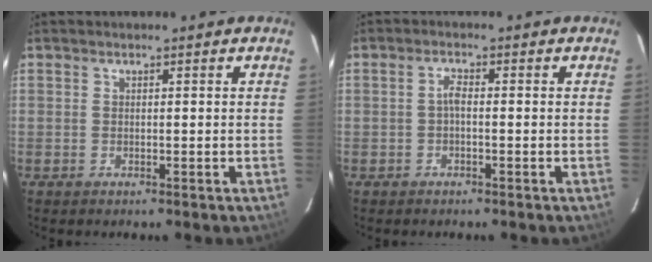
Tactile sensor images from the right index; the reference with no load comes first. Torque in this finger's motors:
{"motor_torque": [0.28, -0.03, 0.16, 0.04]}